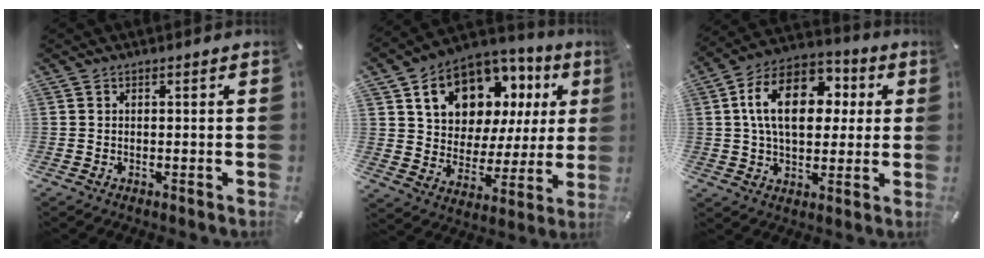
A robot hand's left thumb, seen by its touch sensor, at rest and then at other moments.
{"total": 15.0, "force": [8.2, 10.7, 6.6], "torque": [-0.115, -0.047, 0.149]}
{"total": 17.0, "force": [3.6, 11.5, 12.1], "torque": [-0.215, 0.003, 0.062]}